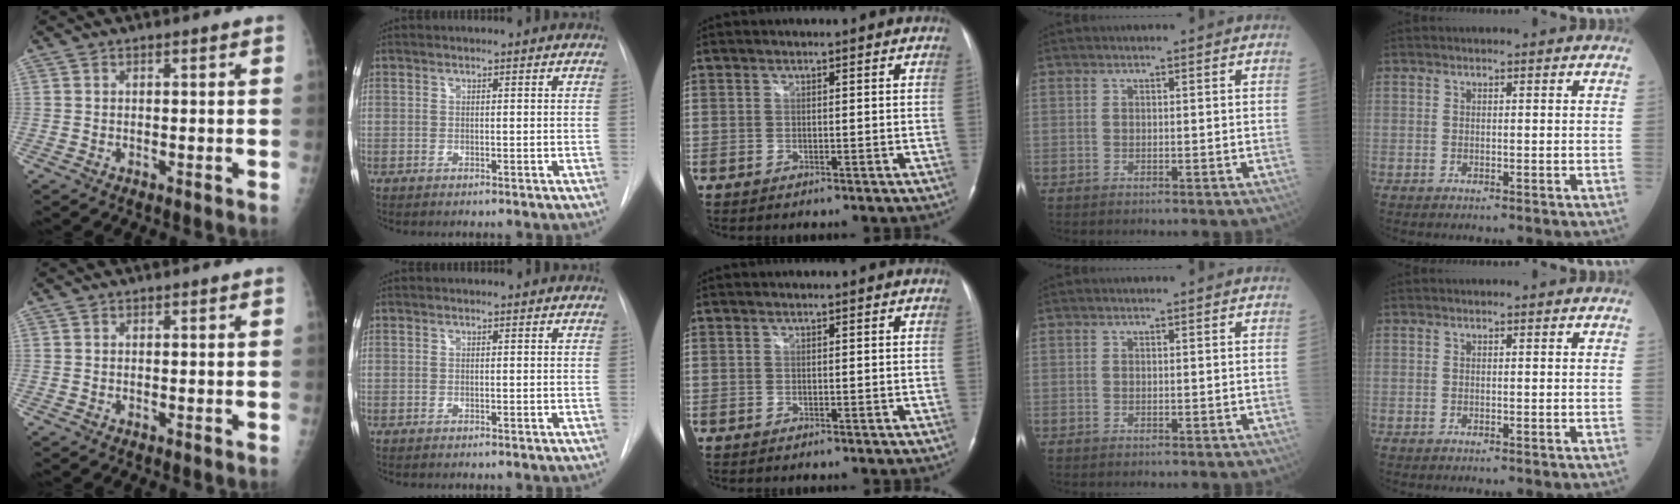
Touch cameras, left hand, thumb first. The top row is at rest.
{}